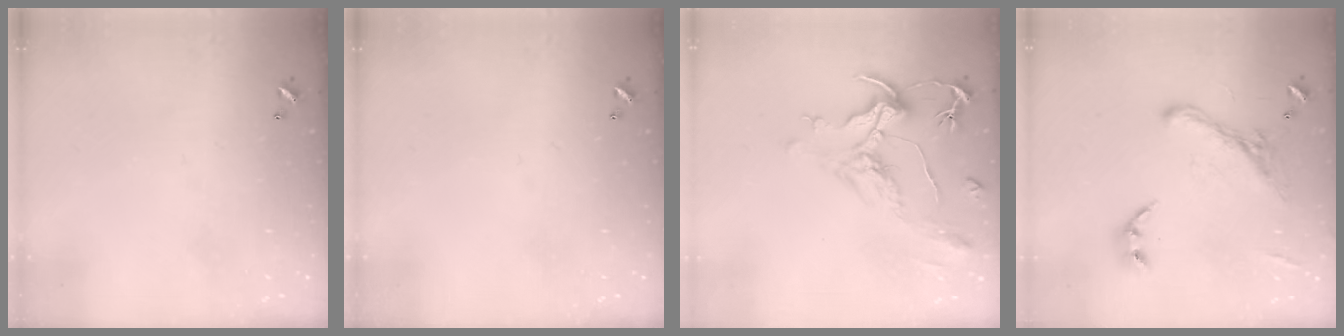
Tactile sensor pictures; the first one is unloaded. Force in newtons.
{"total": 0.0}
{"total": 2.2, "press": 1.7, "slide": 1.4}
{"total": 5.1, "press": 4.9, "slide": 1.4}